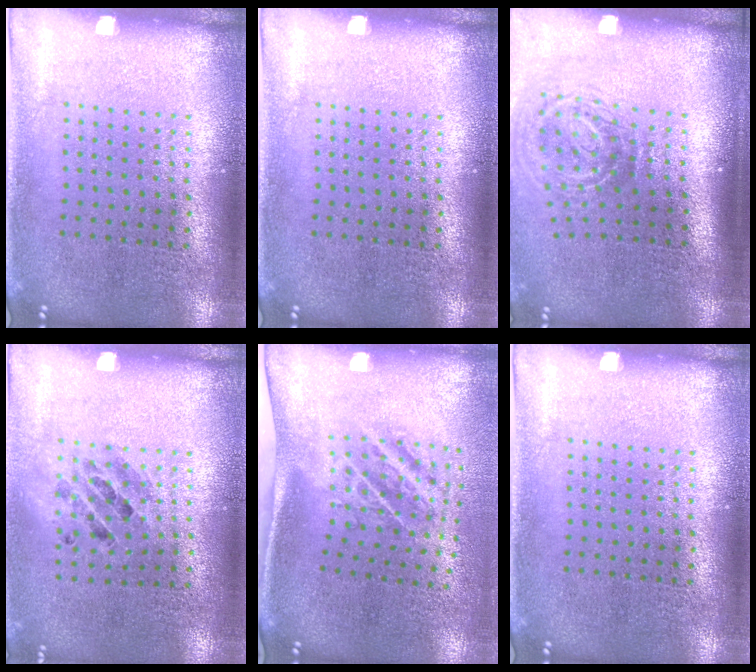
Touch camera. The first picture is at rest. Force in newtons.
{"total": 0.0}
{"total": 2.1, "press": 1.3, "slide": 1.7}
{"total": 0.9, "press": 0.9, "slide": 0.2}
{"total": 2.0, "press": 1.2, "slide": 1.6}
{"total": 0.0}